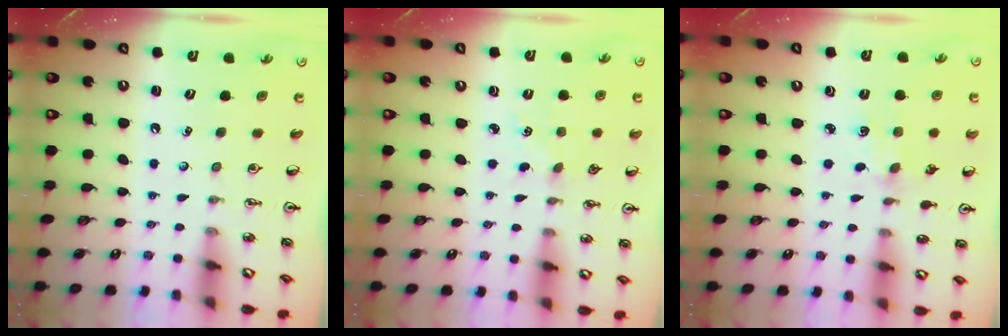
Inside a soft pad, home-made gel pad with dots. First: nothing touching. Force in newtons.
{"total": 3.3, "press": 3.3, "slide": 0.4}
{"total": 1.5, "press": 1.5, "slide": 0.3}